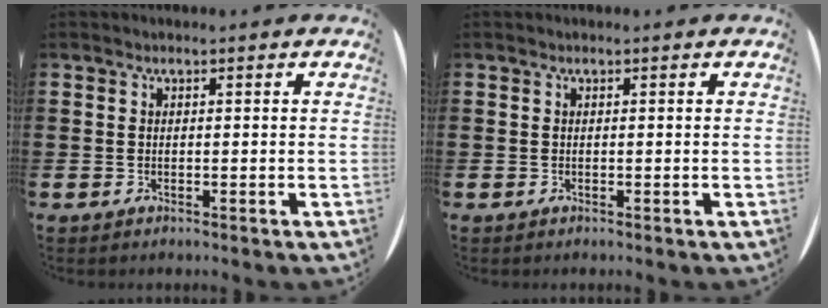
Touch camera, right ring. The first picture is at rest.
{"total": 0.0}